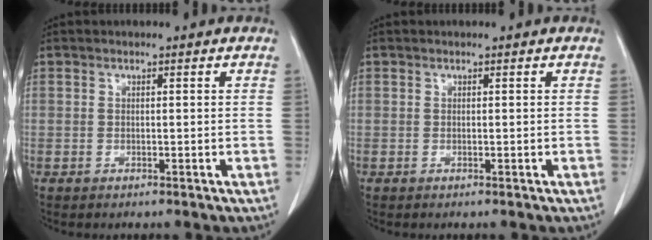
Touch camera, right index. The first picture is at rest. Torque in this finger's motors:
{"motor_torque": [0.00, 0.00, 0.00, 0.01]}